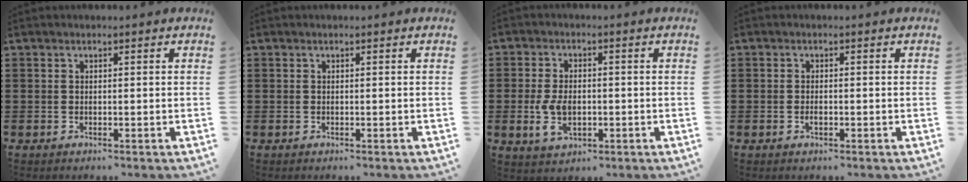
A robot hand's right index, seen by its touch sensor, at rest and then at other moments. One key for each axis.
{"total": 0.0}
{"total": 5.3, "fx": -0.9, "fy": 3.3, "fz": 4.0, "tx": -0.098, "ty": -0.005, "tz": -0.018}
{"total": 1.2, "fx": -0.3, "fy": 0.3, "fz": 1.1, "tx": -0.022, "ty": -0.007, "tz": -0.004}